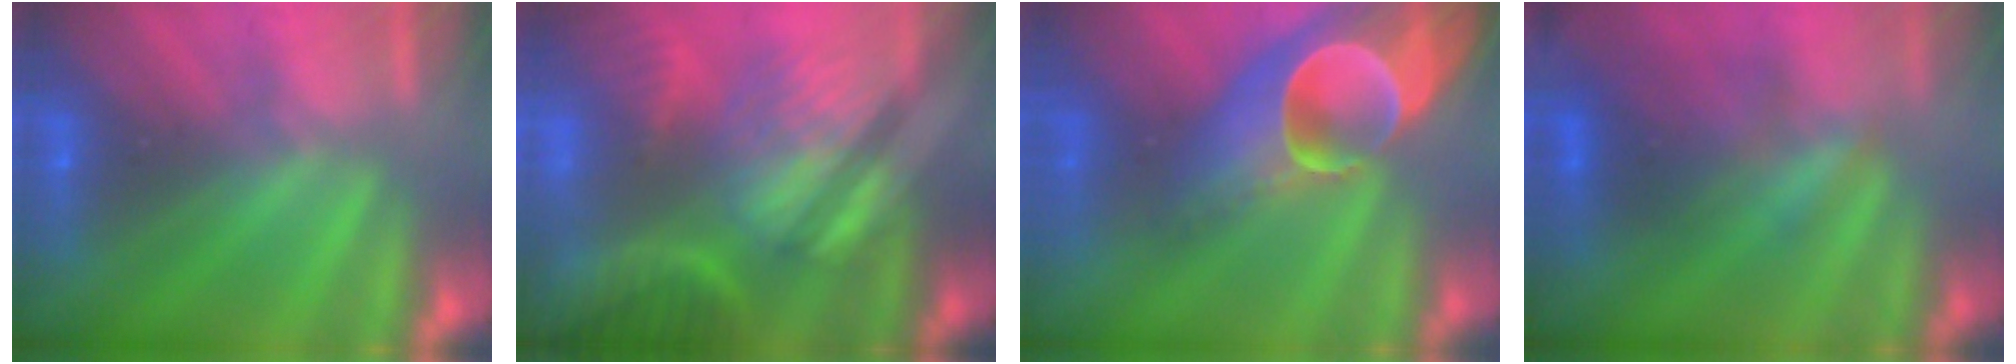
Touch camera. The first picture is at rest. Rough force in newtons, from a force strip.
{"total": 8.3}
{"total": 8.5}
{"total": 3.7}